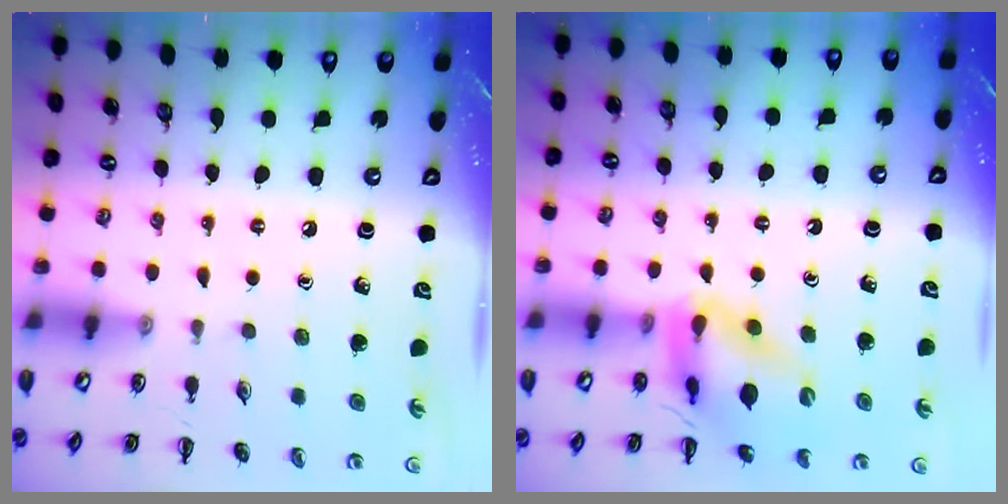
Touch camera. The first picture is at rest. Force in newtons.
{"total": 12.7, "press": 12.4, "slide": 2.7}